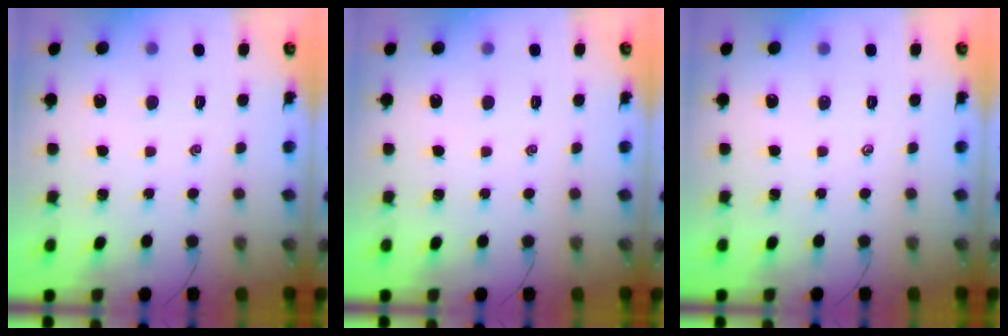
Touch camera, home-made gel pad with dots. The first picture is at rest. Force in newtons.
{"total": 0.0}
{"total": 0.0}